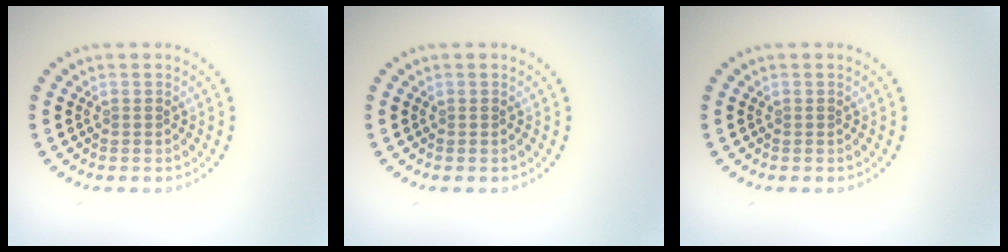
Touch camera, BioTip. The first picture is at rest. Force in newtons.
{"total": 0.0}
{"total": 0.0}